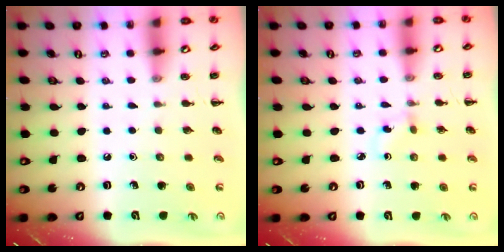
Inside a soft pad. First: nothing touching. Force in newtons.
{"total": 1.3, "press": 1.1, "slide": 0.7}